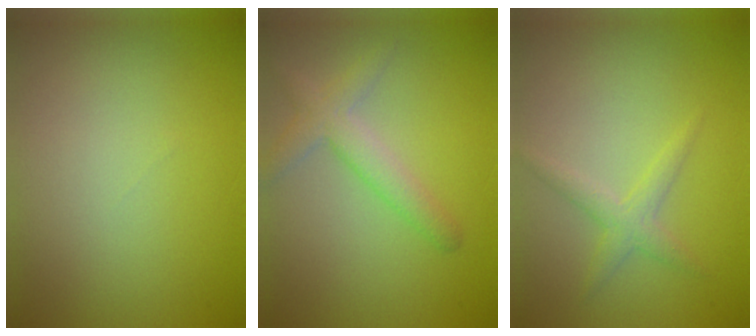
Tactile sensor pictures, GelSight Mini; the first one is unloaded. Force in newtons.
{"total": 2.9, "press": 2.9, "slide": 0.2}
{"total": 1.9, "press": 1.9, "slide": 0.0}